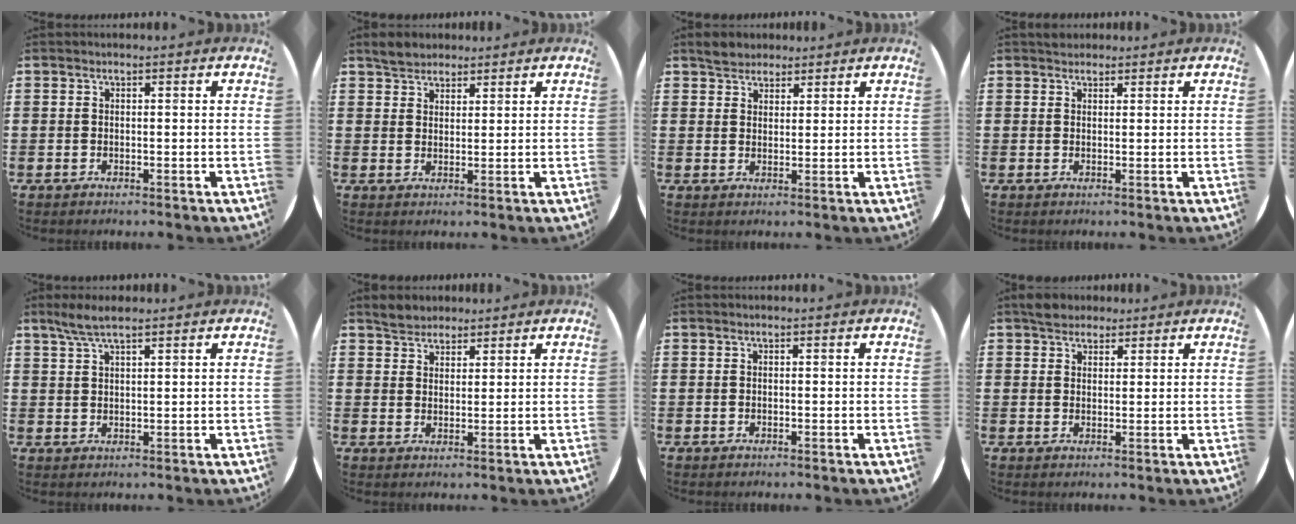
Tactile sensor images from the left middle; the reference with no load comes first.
{"total": 2.9, "force": [2.7, 1.2, 0.1], "torque": [0.000, 0.004, 0.051]}
{"total": 2.8, "force": [2.5, 1.2, 0.0], "torque": [0.002, 0.004, 0.048]}
{"total": 1.2, "force": [1.1, 0.5, -0.1], "torque": [0.002, 0.004, 0.022]}
{"total": 3.7, "force": [2.7, 0.7, 2.4], "torque": [-0.051, 0.005, 0.048]}
{"total": 3.0, "force": [2.8, 1.1, 0.0], "torque": [0.001, 0.002, 0.053]}
{"total": 0.0}
{"total": 3.0, "force": [2.7, 1.3, 0.2], "torque": [-0.001, 0.004, 0.050]}